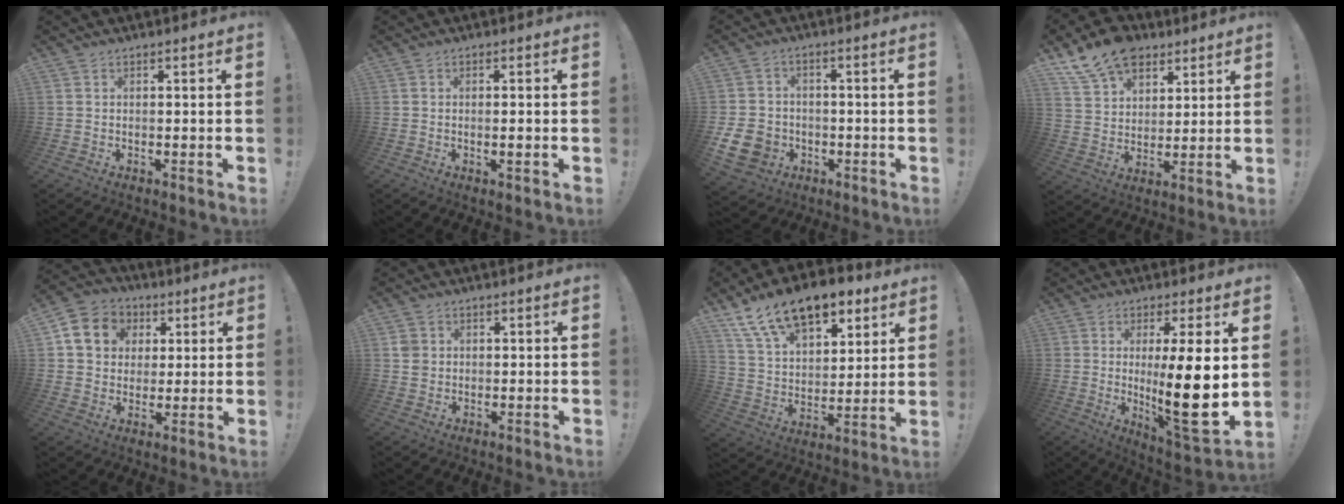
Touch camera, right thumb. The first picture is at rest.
{"total": 1.7, "force": [-0.2, -0.2, 1.7], "torque": [-0.030, -0.001, -0.005]}
{"total": 10.7, "force": [-3.7, 8.9, 4.6], "torque": [-0.093, 0.024, -0.065]}
{"total": 14.5, "force": [9.3, 9.4, 5.8], "torque": [-0.094, -0.055, 0.177]}
{"total": 11.7, "force": [3.5, 10.1, 4.7], "torque": [-0.062, -0.002, 0.073]}
{"total": 3.0, "force": [0.6, 2.7, 1.0], "torque": [-0.011, 0.003, 0.013]}
{"total": 18.2, "force": [12.2, 9.6, 9.5], "torque": [-0.163, -0.072, 0.225]}
{"total": 17.6, "force": [0.7, 2.4, 17.4], "torque": [-0.281, -0.024, 0.011]}